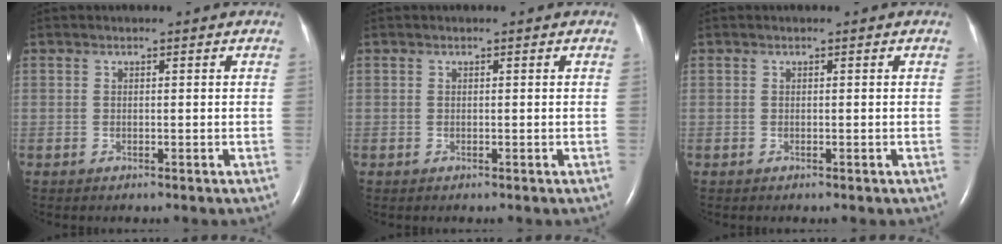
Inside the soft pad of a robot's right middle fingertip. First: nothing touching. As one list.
[{"total": 0.0}, {"total": 0.0}]